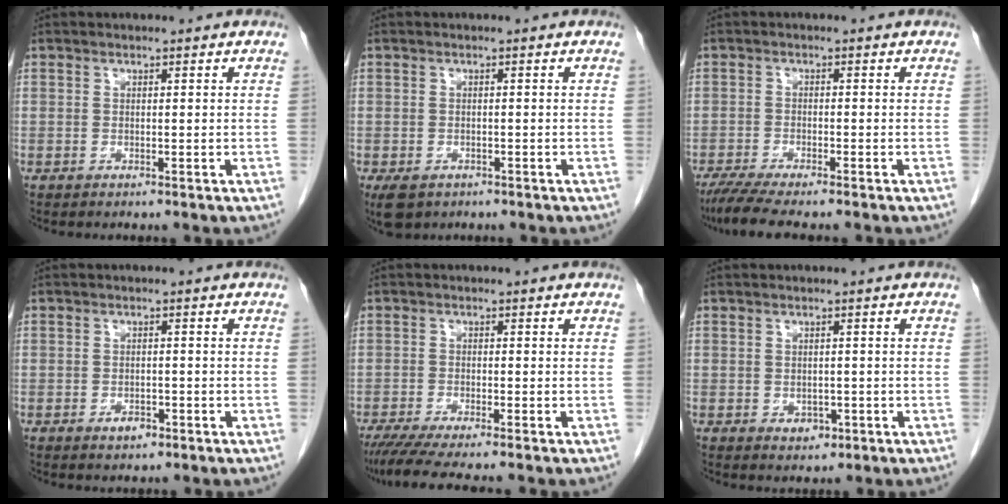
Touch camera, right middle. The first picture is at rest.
{"total": 3.6, "force": [-2.2, 2.2, 1.7], "torque": [-0.033, -0.005, -0.030]}
{"total": 6.8, "force": [-5.6, 0.2, 3.8], "torque": [-0.061, -0.019, -0.094]}
{"total": 1.9, "force": [-1.1, 1.0, 1.1], "torque": [-0.018, 0.002, -0.012]}
{"total": 7.7, "force": [-6.5, -0.3, 4.2], "torque": [-0.058, -0.022, -0.105]}
{"total": 1.9, "force": [-0.7, 1.4, 1.1], "torque": [-0.014, 0.002, -0.001]}